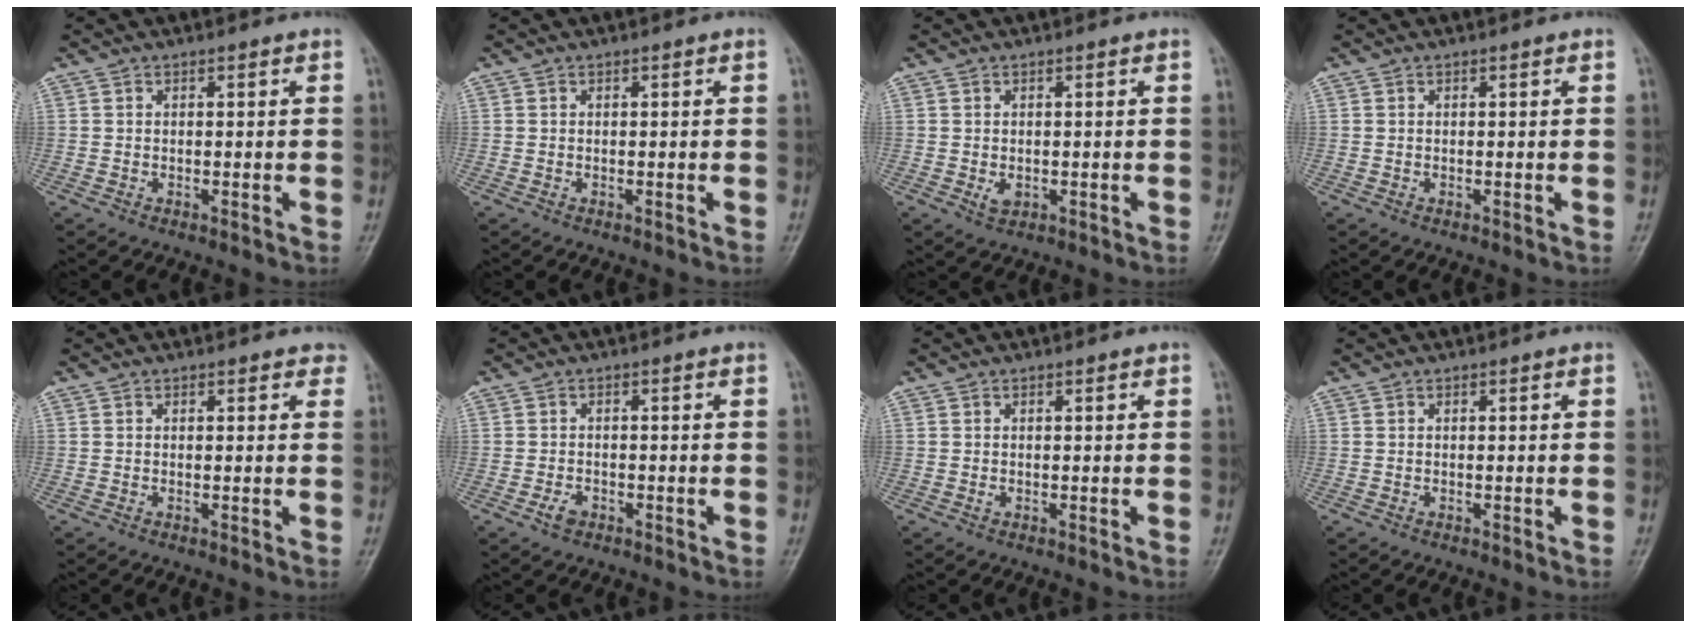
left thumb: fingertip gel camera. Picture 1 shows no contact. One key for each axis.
{"total": 0.0}
{"total": 1.9, "fx": -0.1, "fy": 1.4, "fz": 1.4, "tx": -0.019, "ty": -0.003, "tz": 0.003}
{"total": 0.0}
{"total": 2.2, "fx": 1.7, "fy": 1.1, "fz": 0.8, "tx": 0.013, "ty": -0.003, "tz": 0.007}
{"total": 2.0, "fx": -1.1, "fy": 1.2, "fz": 1.1, "tx": -0.021, "ty": 0.003, "tz": -0.019}
{"total": 0.7, "fx": 0.2, "fy": 0.5, "fz": 0.5, "tx": -0.004, "ty": 0.000, "tz": 0.001}
{"total": 0.0}